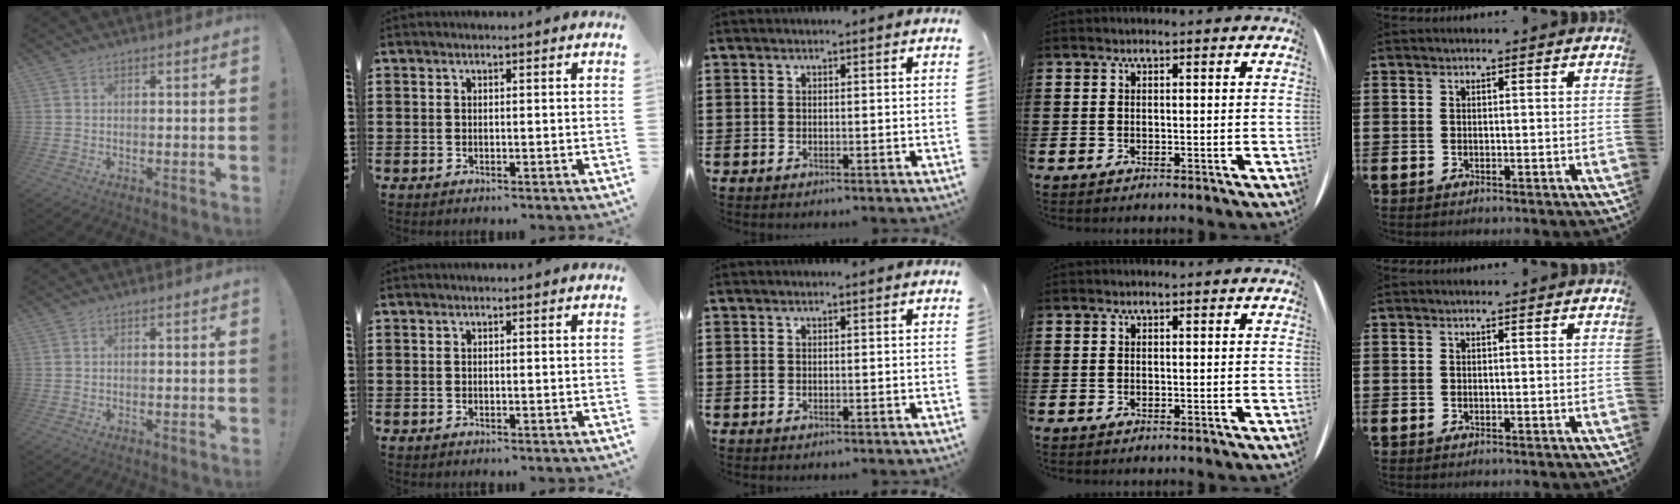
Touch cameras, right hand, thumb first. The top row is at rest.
{}